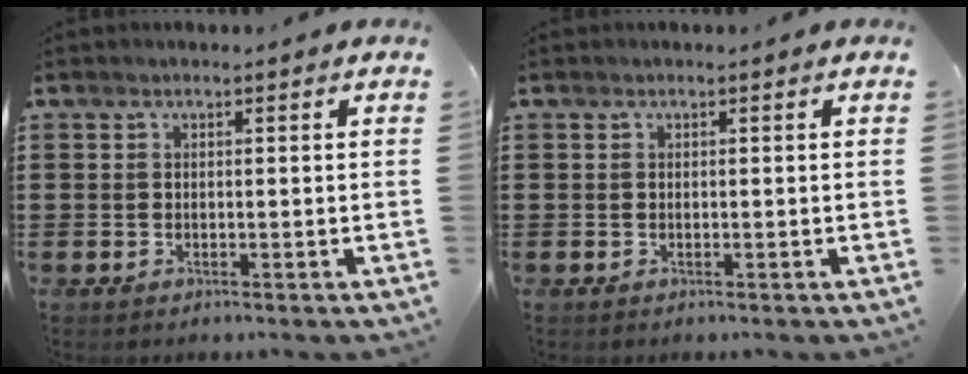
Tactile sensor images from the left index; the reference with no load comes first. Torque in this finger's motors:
{"motor_torque": [-0.04, 0.00, 0.01, 0.00]}